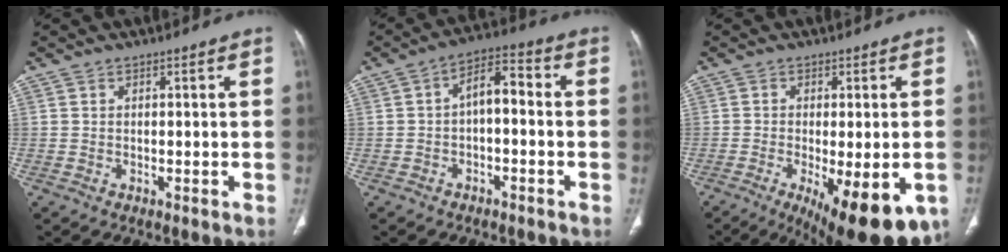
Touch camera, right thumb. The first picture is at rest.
{"total": 6.4, "force": [-0.7, 3.3, 5.4], "torque": [-0.077, 0.038, -0.022]}
{"total": 16.6, "force": [-7.3, 6.0, 13.7], "torque": [-0.158, -0.013, -0.094]}